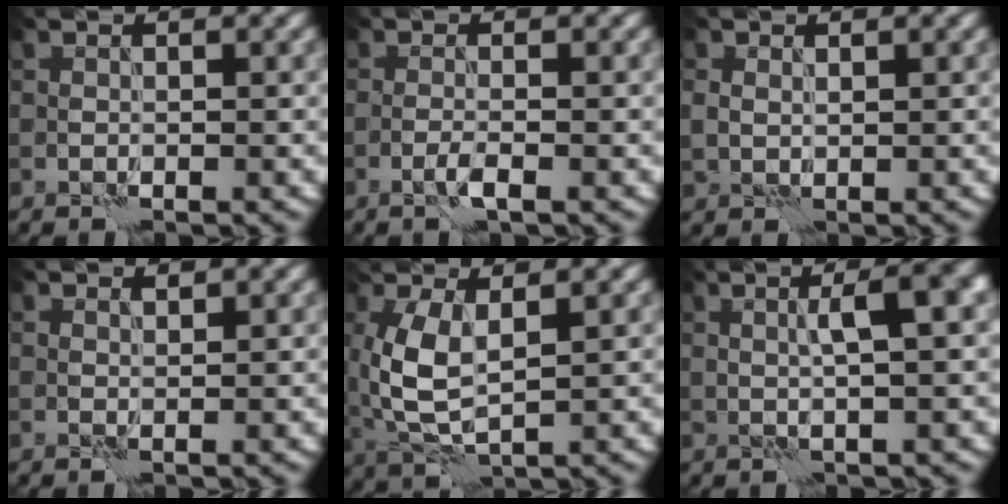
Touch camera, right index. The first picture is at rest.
{"total": 1.1, "force": [-0.6, 0.0, 0.9], "torque": [-0.017, 0.004, -0.015]}
{"total": 1.4, "force": [0.3, 1.2, 0.7], "torque": [-0.016, 0.000, 0.011]}
{"total": 0.6, "force": [0.5, 0.1, 0.2], "torque": [-0.001, -0.002, 0.009]}
{"total": 5.6, "force": [0.7, 2.4, 5.0], "torque": [-0.119, 0.002, 0.016]}
{"total": 3.7, "force": [0.4, 0.5, 3.6], "torque": [-0.055, 0.013, 0.005]}